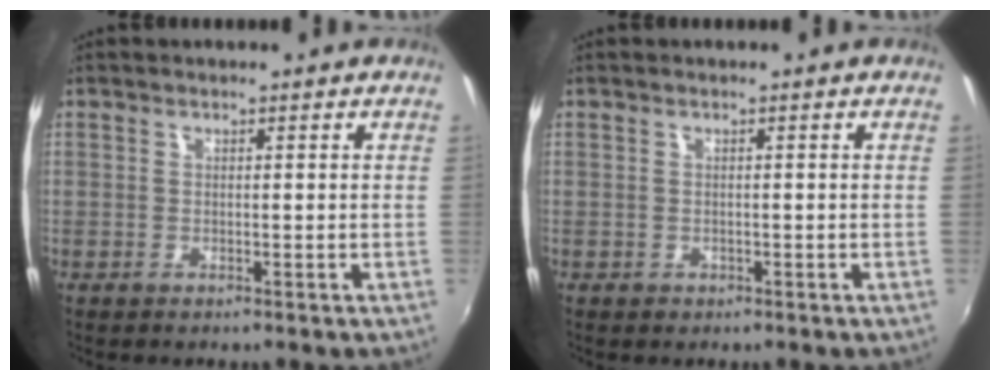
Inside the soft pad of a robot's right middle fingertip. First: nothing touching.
{"total": 0.9, "force": [-0.5, 0.8, 0.2], "torque": [-0.003, -0.004, -0.006]}